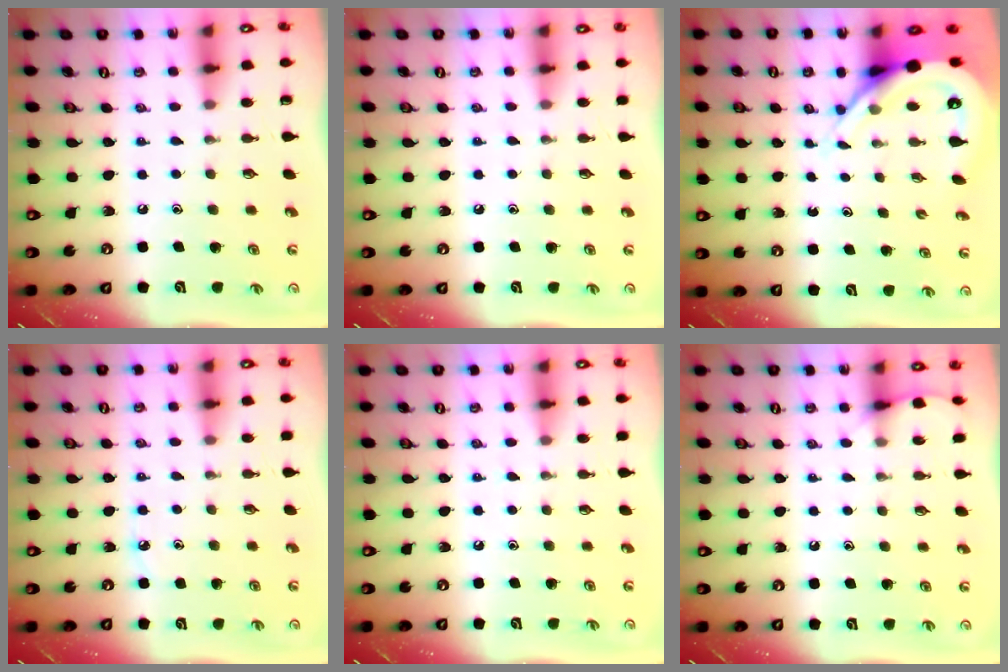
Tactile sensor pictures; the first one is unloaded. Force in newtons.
{"total": 3.3, "press": 3.3, "slide": 0.5}
{"total": 8.0, "press": 8.0, "slide": 1.0}
{"total": 3.9, "press": 3.8, "slide": 0.5}
{"total": 5.9, "press": 5.8, "slide": 0.8}
{"total": 6.0, "press": 5.9, "slide": 0.7}